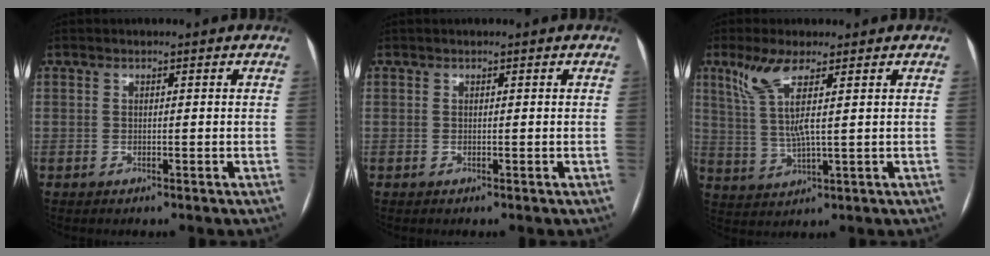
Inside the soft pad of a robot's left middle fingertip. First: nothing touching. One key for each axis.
{"total": 0.0}
{"total": 6.9, "fx": 3.2, "fy": 0.4, "fz": 6.1, "tx": -0.137, "ty": 0.003, "tz": 0.070}